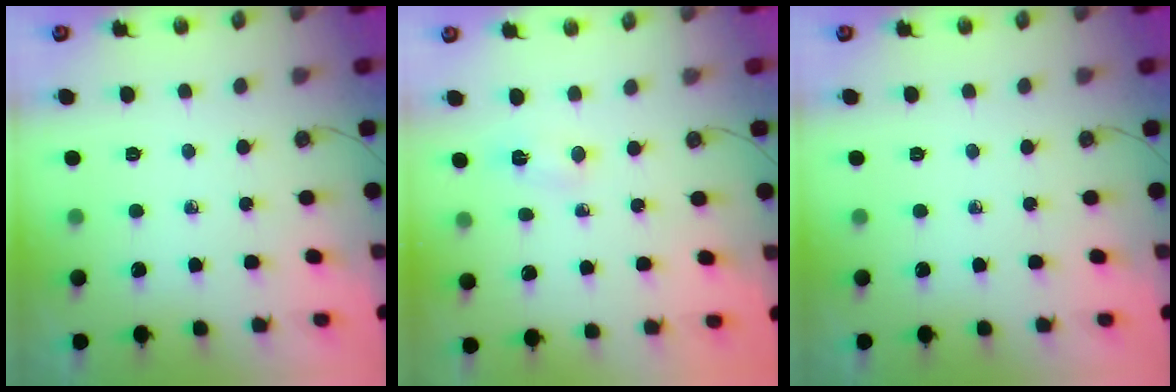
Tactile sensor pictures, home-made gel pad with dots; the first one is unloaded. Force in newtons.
{"total": 2.4, "press": 2.2, "slide": 1.0}
{"total": 0.0}